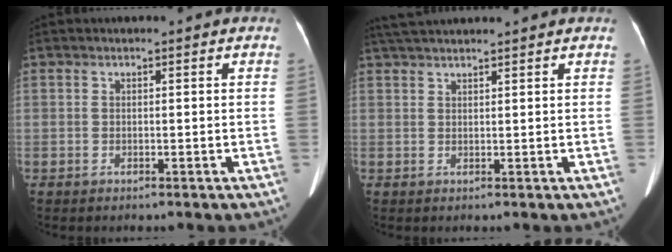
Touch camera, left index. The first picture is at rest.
{"total": 8.0, "force": [7.2, 0.3, 3.5], "torque": [-0.057, 0.031, 0.108]}